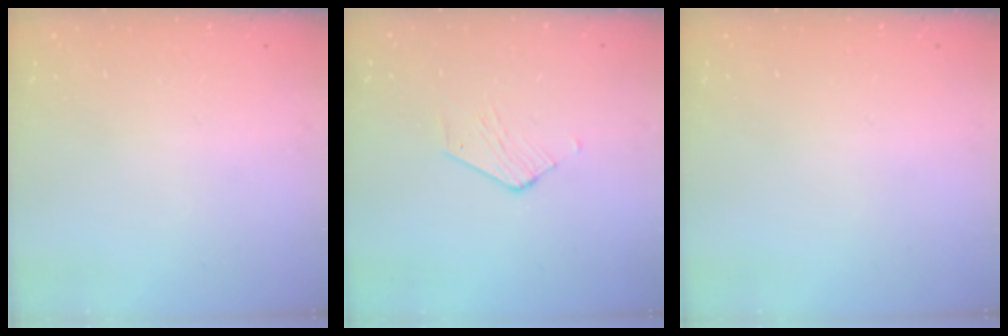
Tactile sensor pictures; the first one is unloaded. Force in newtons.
{"total": 2.6, "press": 2.6, "slide": 0.2}
{"total": 0.0}